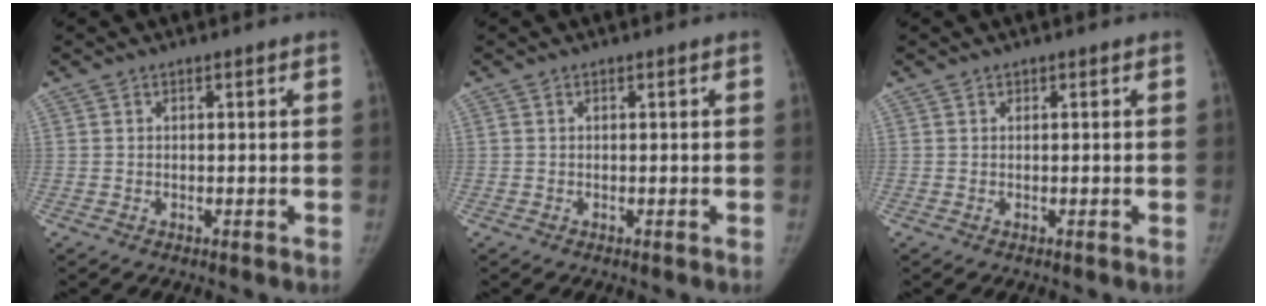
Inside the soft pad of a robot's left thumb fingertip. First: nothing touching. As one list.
[{"total": 0.0}, {"total": 0.0}]